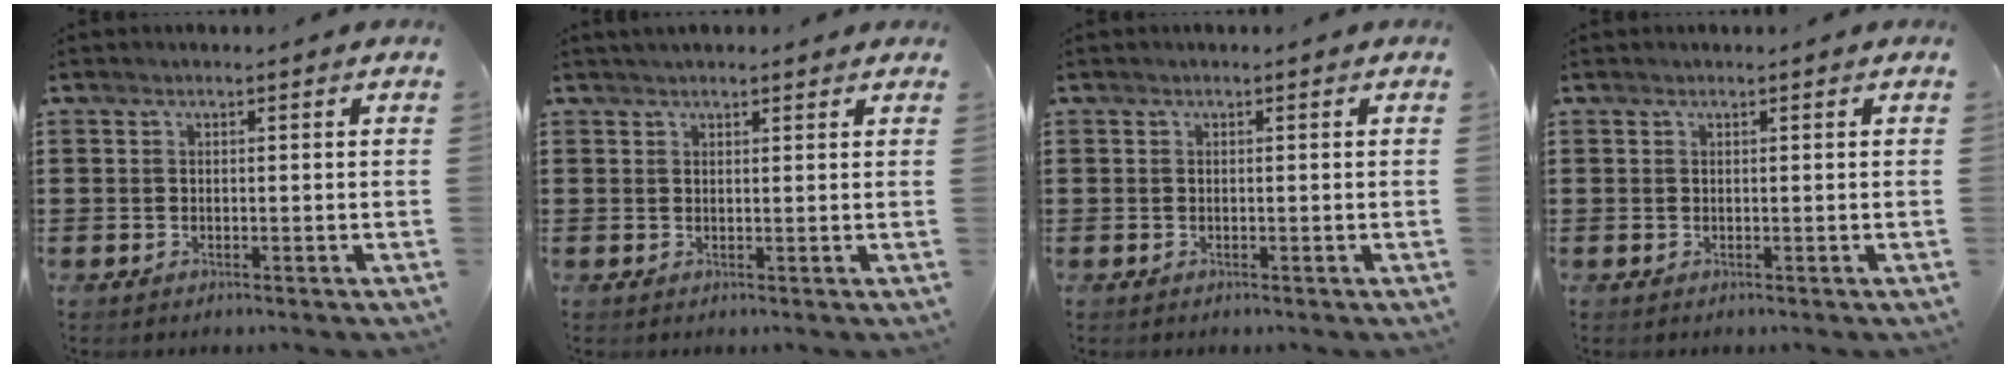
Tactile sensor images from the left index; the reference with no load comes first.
{"total": 1.5, "force": [1.4, 0.5, 0.3], "torque": [-0.006, 0.004, 0.027]}
{"total": 0.0}
{"total": 0.0}